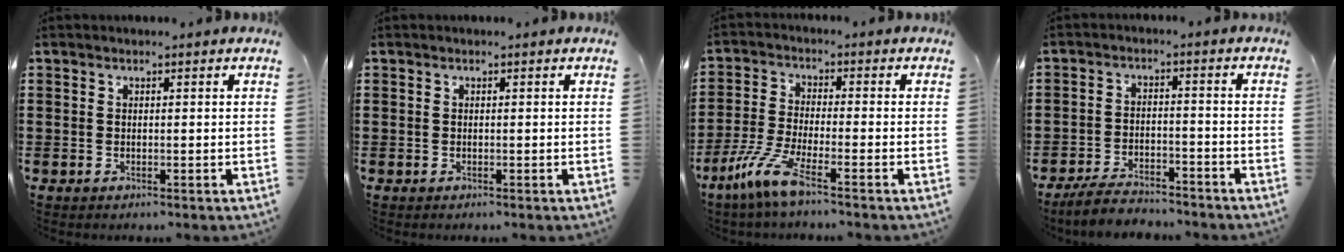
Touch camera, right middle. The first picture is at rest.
{"total": 0.0}
{"total": 7.1, "force": [-4.5, 0.7, 5.5], "torque": [-0.136, -0.019, -0.093]}
{"total": 4.7, "force": [-4.5, 0.7, 1.2], "torque": [-0.027, 0.004, -0.090]}